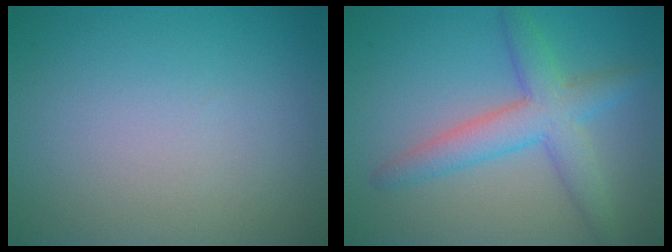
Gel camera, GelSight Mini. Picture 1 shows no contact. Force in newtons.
{"total": 4.7, "press": 4.7, "slide": 0.1}